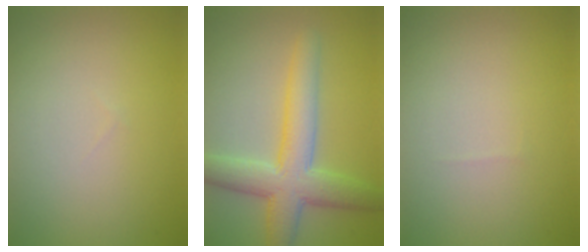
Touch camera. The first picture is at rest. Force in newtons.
{"total": 6.5, "press": 6.5, "slide": 0.1}
{"total": 0.0}